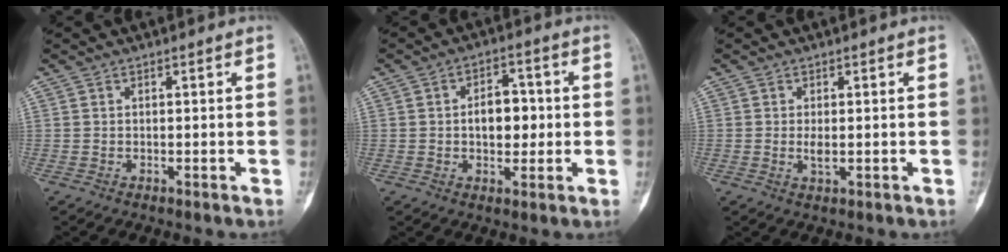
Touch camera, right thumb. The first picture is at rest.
{"total": 7.2, "force": [0.1, 4.6, 5.6], "torque": [-0.055, 0.012, -0.001]}
{"total": 1.8, "force": [0.0, 0.7, 1.7], "torque": [-0.031, -0.004, 0.001]}